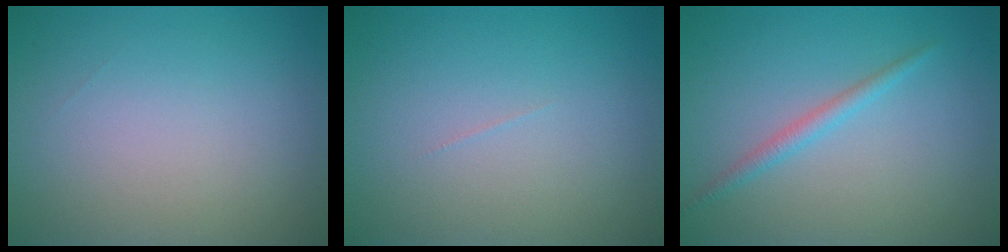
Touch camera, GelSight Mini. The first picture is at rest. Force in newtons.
{"total": 0.0}
{"total": 1.5, "press": 1.5, "slide": 0.1}